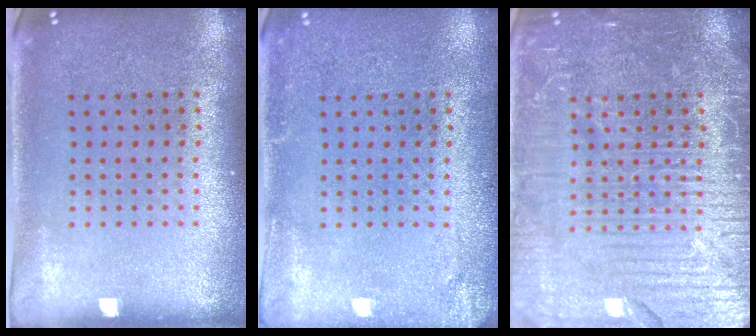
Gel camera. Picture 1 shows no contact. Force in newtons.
{"total": 1.8, "press": 1.8, "slide": 0.2}
{"total": 6.9, "press": 6.9, "slide": 0.9}